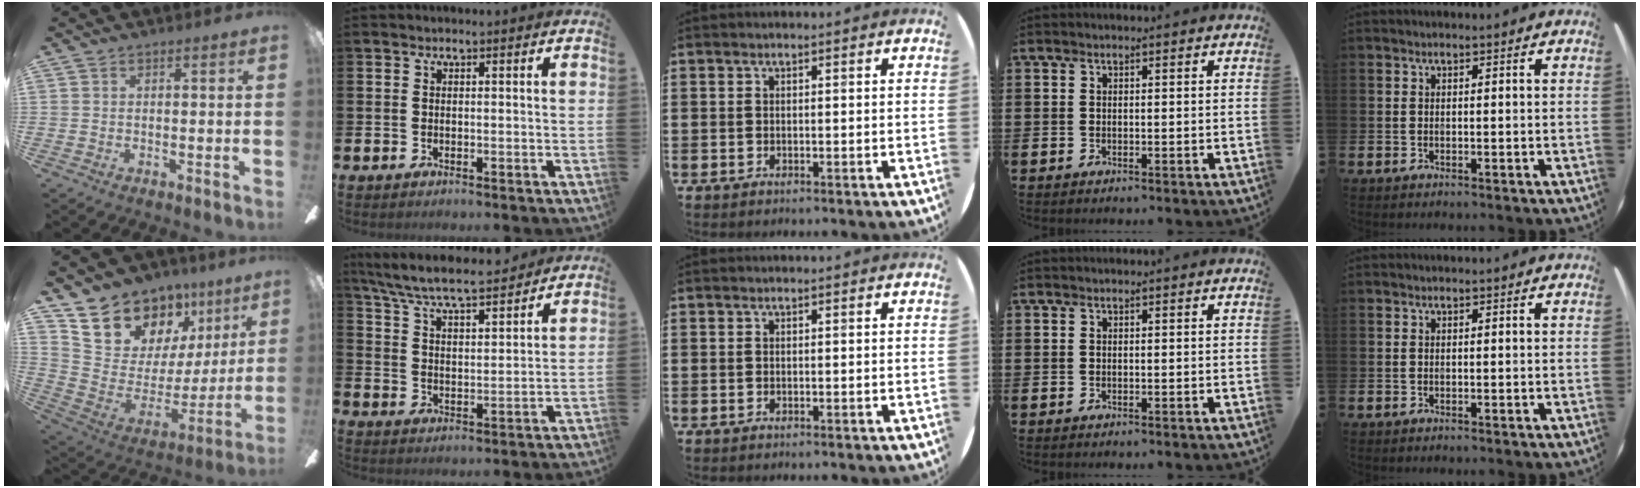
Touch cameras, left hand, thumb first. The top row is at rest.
{"thumb": {"total": 18.3, "force": [12.8, 11.6, 6.0], "torque": [-0.107, -0.088, 0.250]}, "index": {"total": 7.6, "force": [7.2, 0.6, 2.4], "torque": [-0.076, -0.043, 0.127]}}